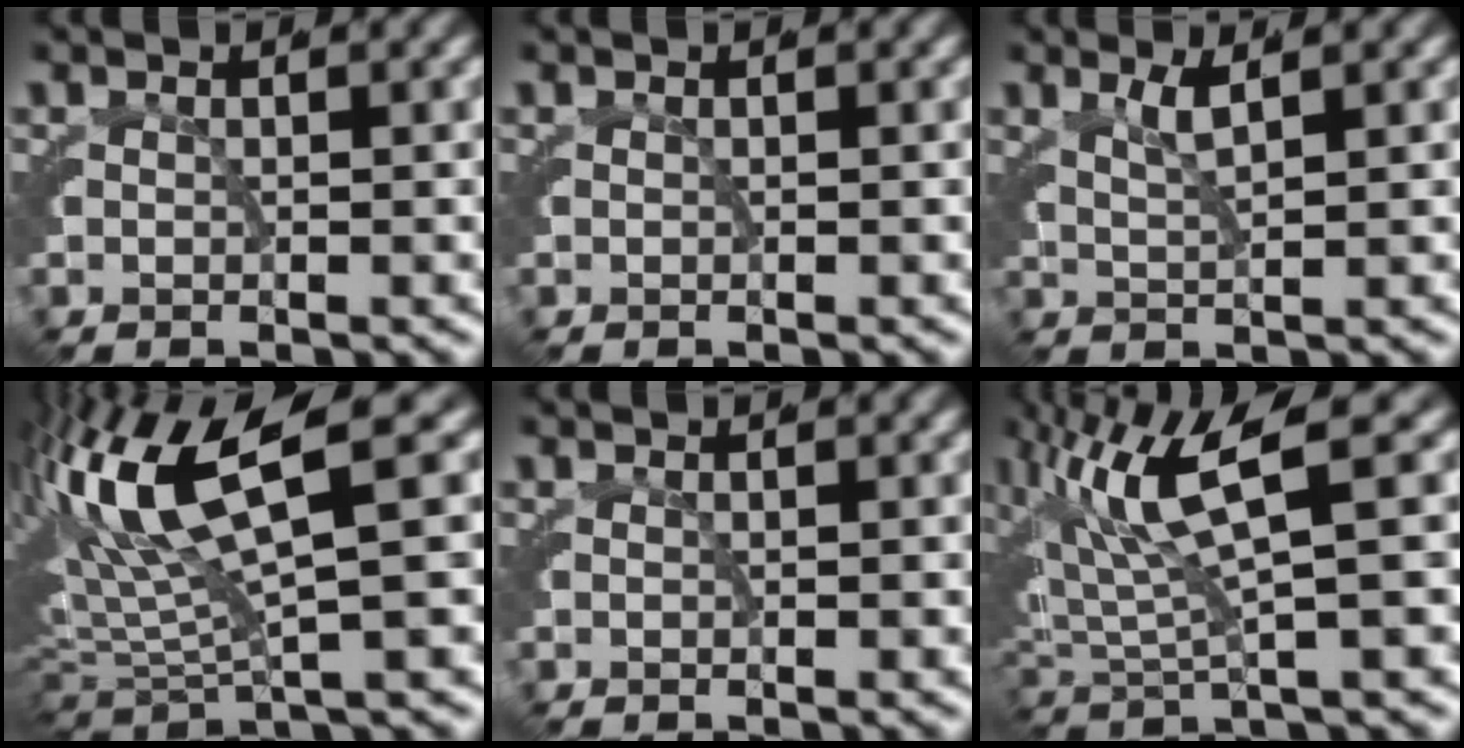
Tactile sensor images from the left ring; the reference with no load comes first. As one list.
[{"total": 0.0}, {"total": 1.8, "force": [1.4, -0.7, 0.8], "torque": [-0.026, -0.001, 0.030]}, {"total": 8.5, "force": [2.9, 3.3, 7.3], "torque": [-0.159, 0.014, 0.050]}, {"total": 0.0}, {"total": 6.7, "force": [3.1, 2.0, 5.6], "torque": [-0.119, 0.012, 0.051]}]